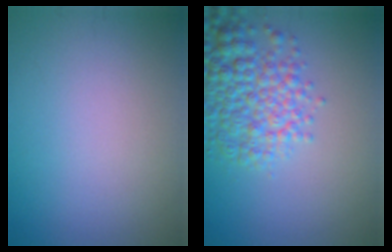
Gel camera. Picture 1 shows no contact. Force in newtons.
{"total": 6.2, "press": 6.2, "slide": 0.2}